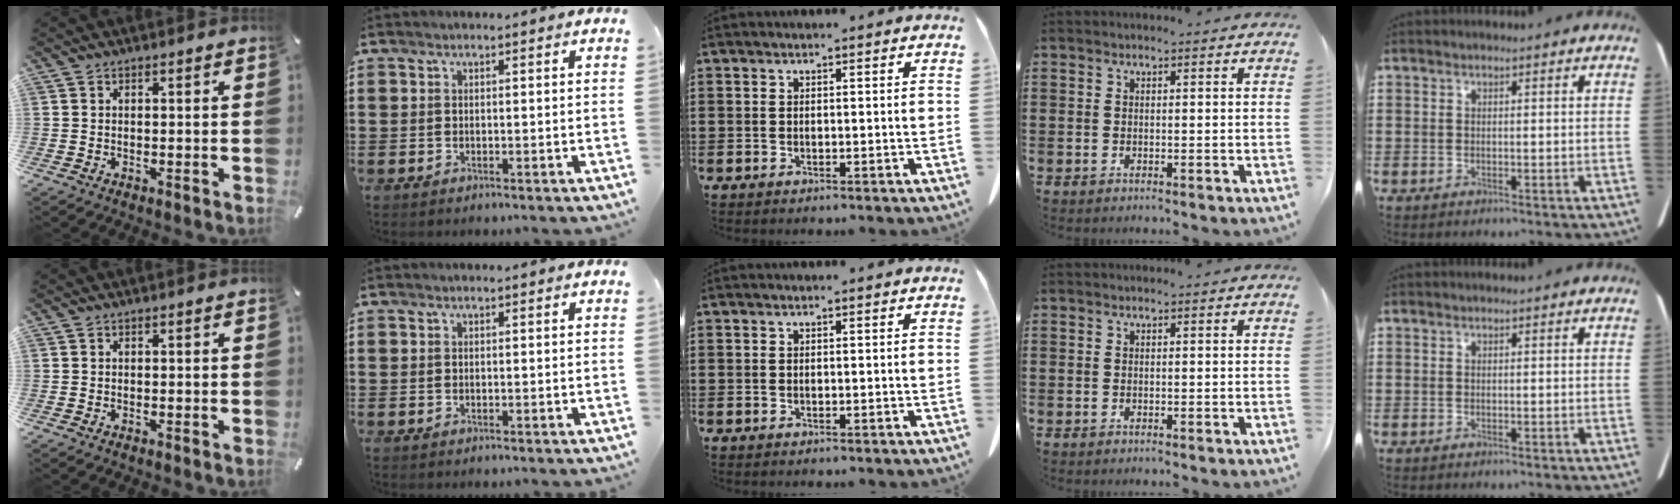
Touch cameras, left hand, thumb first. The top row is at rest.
{}